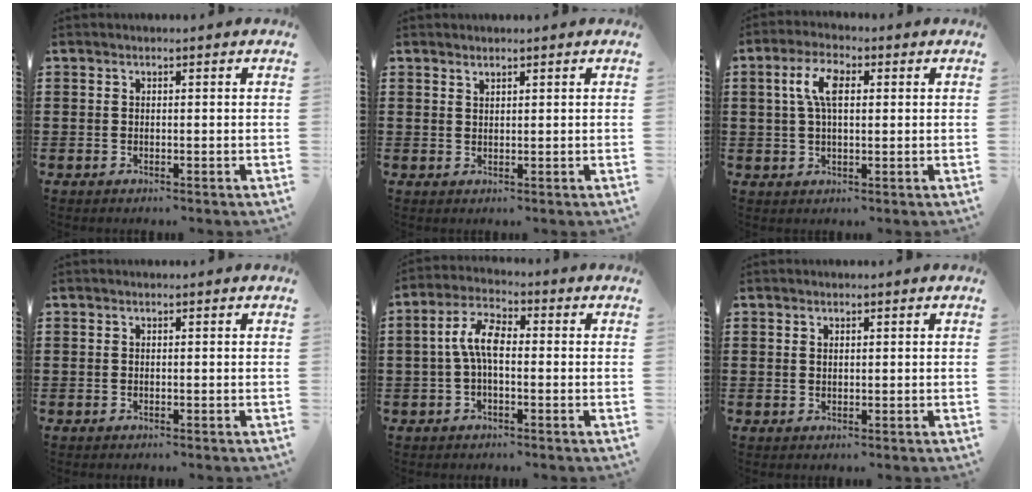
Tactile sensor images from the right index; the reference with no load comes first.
{"total": 1.1, "force": [1.1, 0.2, 0.1], "torque": [-0.003, 0.001, 0.021]}
{"total": 6.0, "force": [1.4, 2.6, 5.2], "torque": [-0.107, 0.015, 0.021]}
{"total": 0.0}
{"total": 5.9, "force": [-0.3, 2.5, 5.4], "torque": [-0.120, 0.006, -0.011]}
{"total": 0.8, "force": [0.6, 0.5, 0.4], "torque": [-0.008, 0.003, 0.011]}